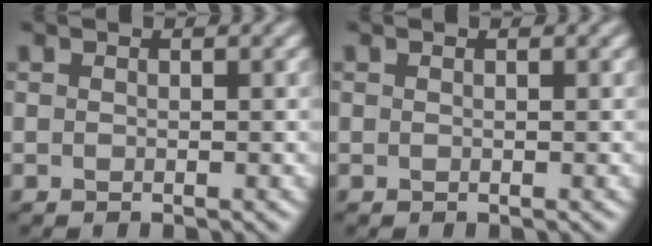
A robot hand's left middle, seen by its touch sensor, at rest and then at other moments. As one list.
[{"total": 0.0}]